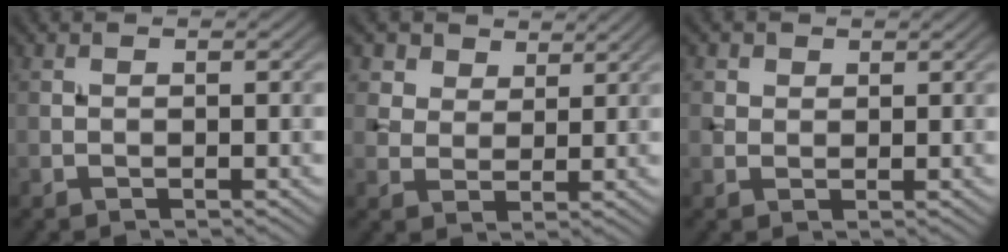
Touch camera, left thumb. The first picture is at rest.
{"total": 5.9, "force": [4.0, 3.8, 2.2], "torque": [-0.067, -0.016, 0.090]}
{"total": 2.0, "force": [1.1, 1.6, 0.5], "torque": [-0.016, -0.003, 0.021]}